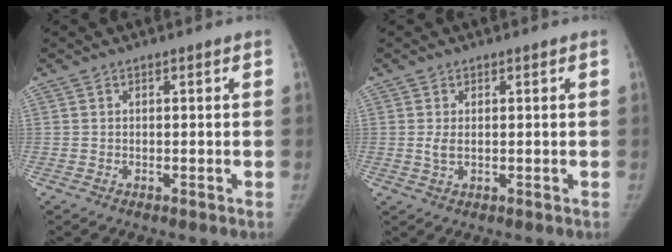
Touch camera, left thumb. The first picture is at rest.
{"total": 2.1, "force": [0.3, 1.2, 1.6], "torque": [-0.032, -0.005, 0.009]}